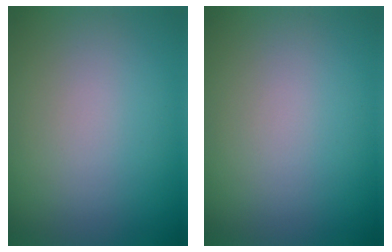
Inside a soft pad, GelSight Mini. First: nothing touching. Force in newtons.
{"total": 0.0}